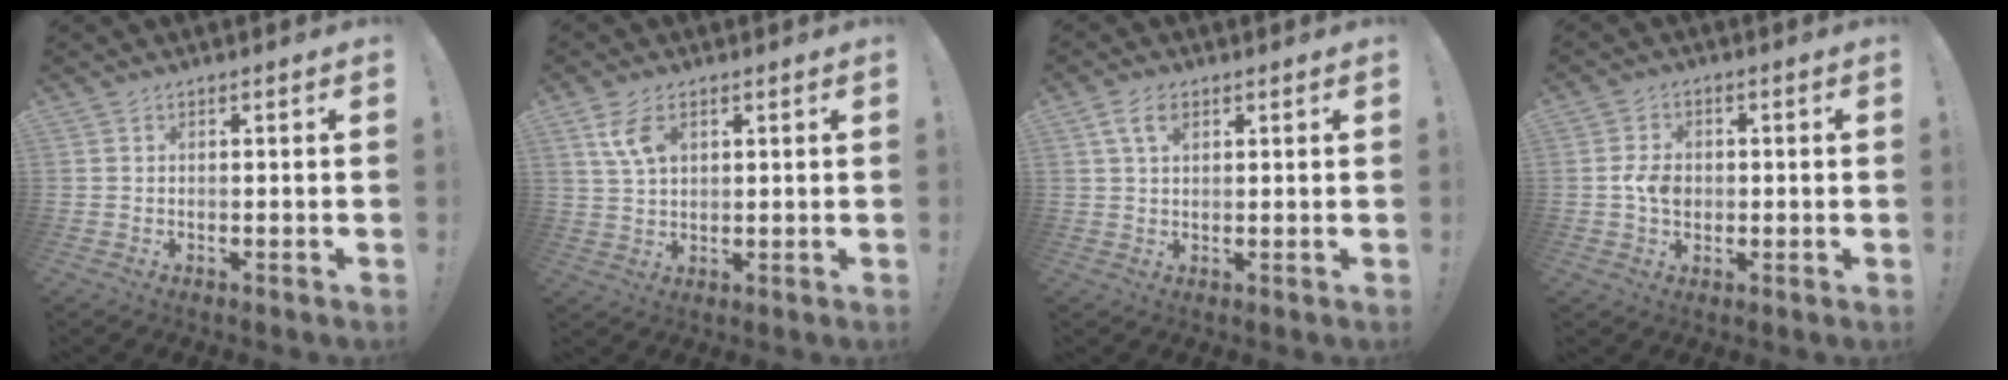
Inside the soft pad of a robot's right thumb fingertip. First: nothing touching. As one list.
[{"total": 7.2, "force": [3.3, 4.0, 5.0], "torque": [-0.096, -0.009, 0.060]}, {"total": 4.9, "force": [2.2, 2.8, 3.3], "torque": [-0.060, -0.001, 0.042]}, {"total": 6.1, "force": [-0.8, 4.8, 3.8], "torque": [-0.059, 0.004, -0.017]}]